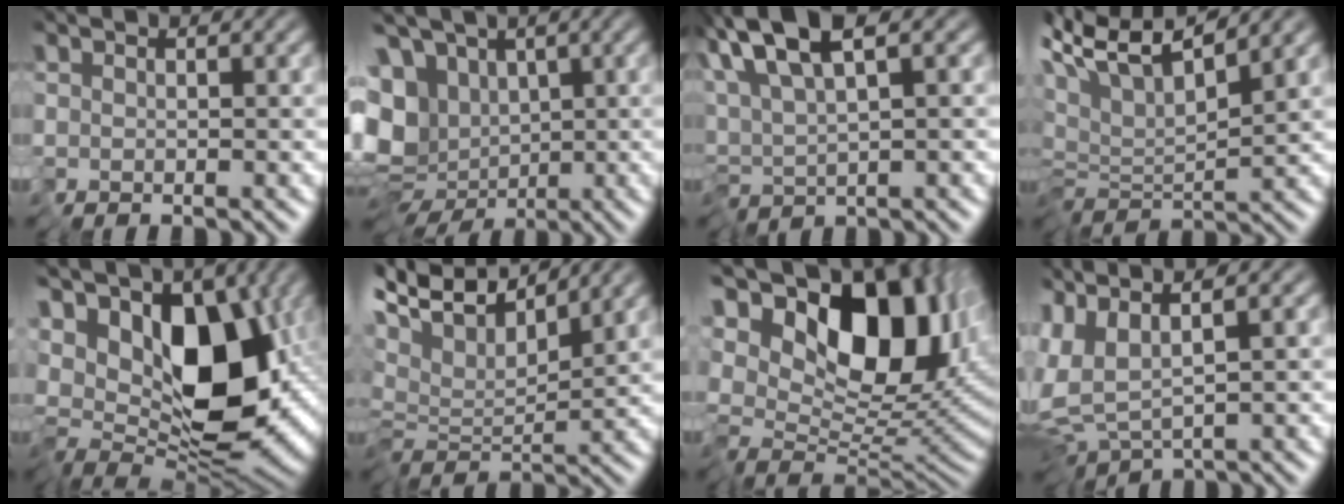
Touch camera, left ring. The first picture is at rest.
{"total": 13.9, "force": [-1.2, 11.5, 7.6], "torque": [-0.165, -0.012, -0.027]}
{"total": 7.8, "force": [4.5, 2.3, 5.9], "torque": [-0.140, 0.020, 0.086]}
{"total": 6.1, "force": [3.5, 1.0, 4.8], "torque": [-0.102, 0.014, 0.056]}
{"total": 11.9, "force": [2.2, 6.4, 9.8], "torque": [-0.148, -0.001, 0.037]}
{"total": 5.5, "force": [4.1, 0.5, 3.6], "torque": [-0.087, 0.014, 0.070]}
{"total": 14.8, "force": [6.1, 8.1, 10.7], "torque": [-0.177, 0.019, 0.109]}
{"total": 5.1, "force": [2.1, 1.4, 4.4], "torque": [-0.112, -0.001, 0.051]}